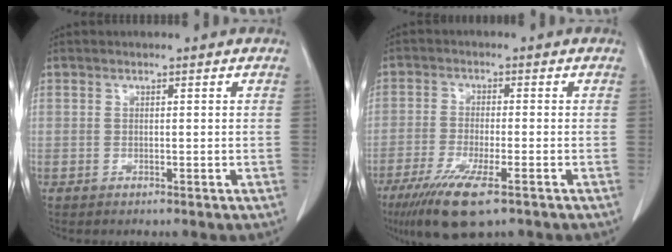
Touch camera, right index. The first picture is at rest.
{"total": 9.6, "force": [-5.9, 1.4, 7.4], "torque": [-0.137, -0.025, -0.097]}